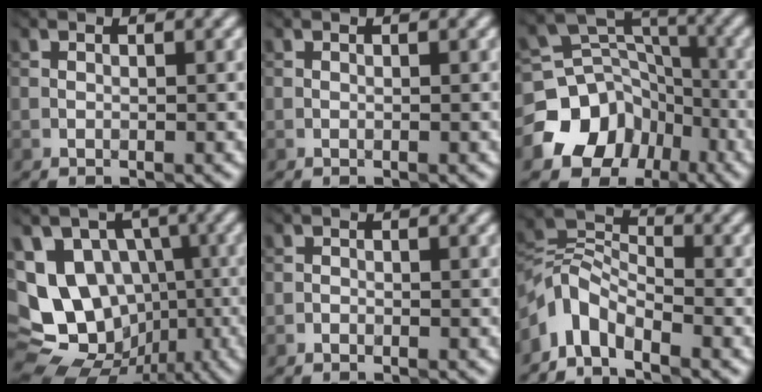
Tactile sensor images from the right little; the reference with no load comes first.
{"total": 0.0}
{"total": 10.2, "force": [-5.5, 8.2, 2.8], "torque": [-0.068, 0.005, -0.108]}
{"total": 11.9, "force": [-1.8, 9.9, 6.5], "torque": [-0.114, -0.026, -0.018]}
{"total": 0.9, "force": [-0.8, -0.1, -0.4], "torque": [0.011, -0.004, -0.017]}
{"total": 4.3, "force": [-3.7, 1.6, 1.6], "torque": [-0.024, 0.003, -0.088]}